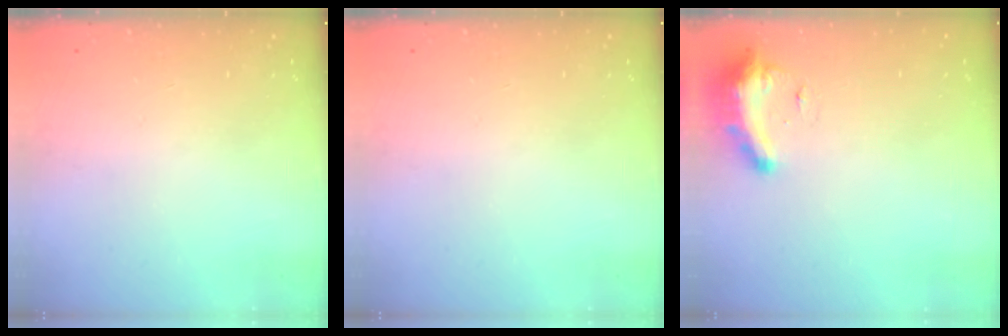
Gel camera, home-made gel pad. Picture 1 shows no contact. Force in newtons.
{"total": 0.0}
{"total": 9.2, "press": 9.1, "slide": 0.5}